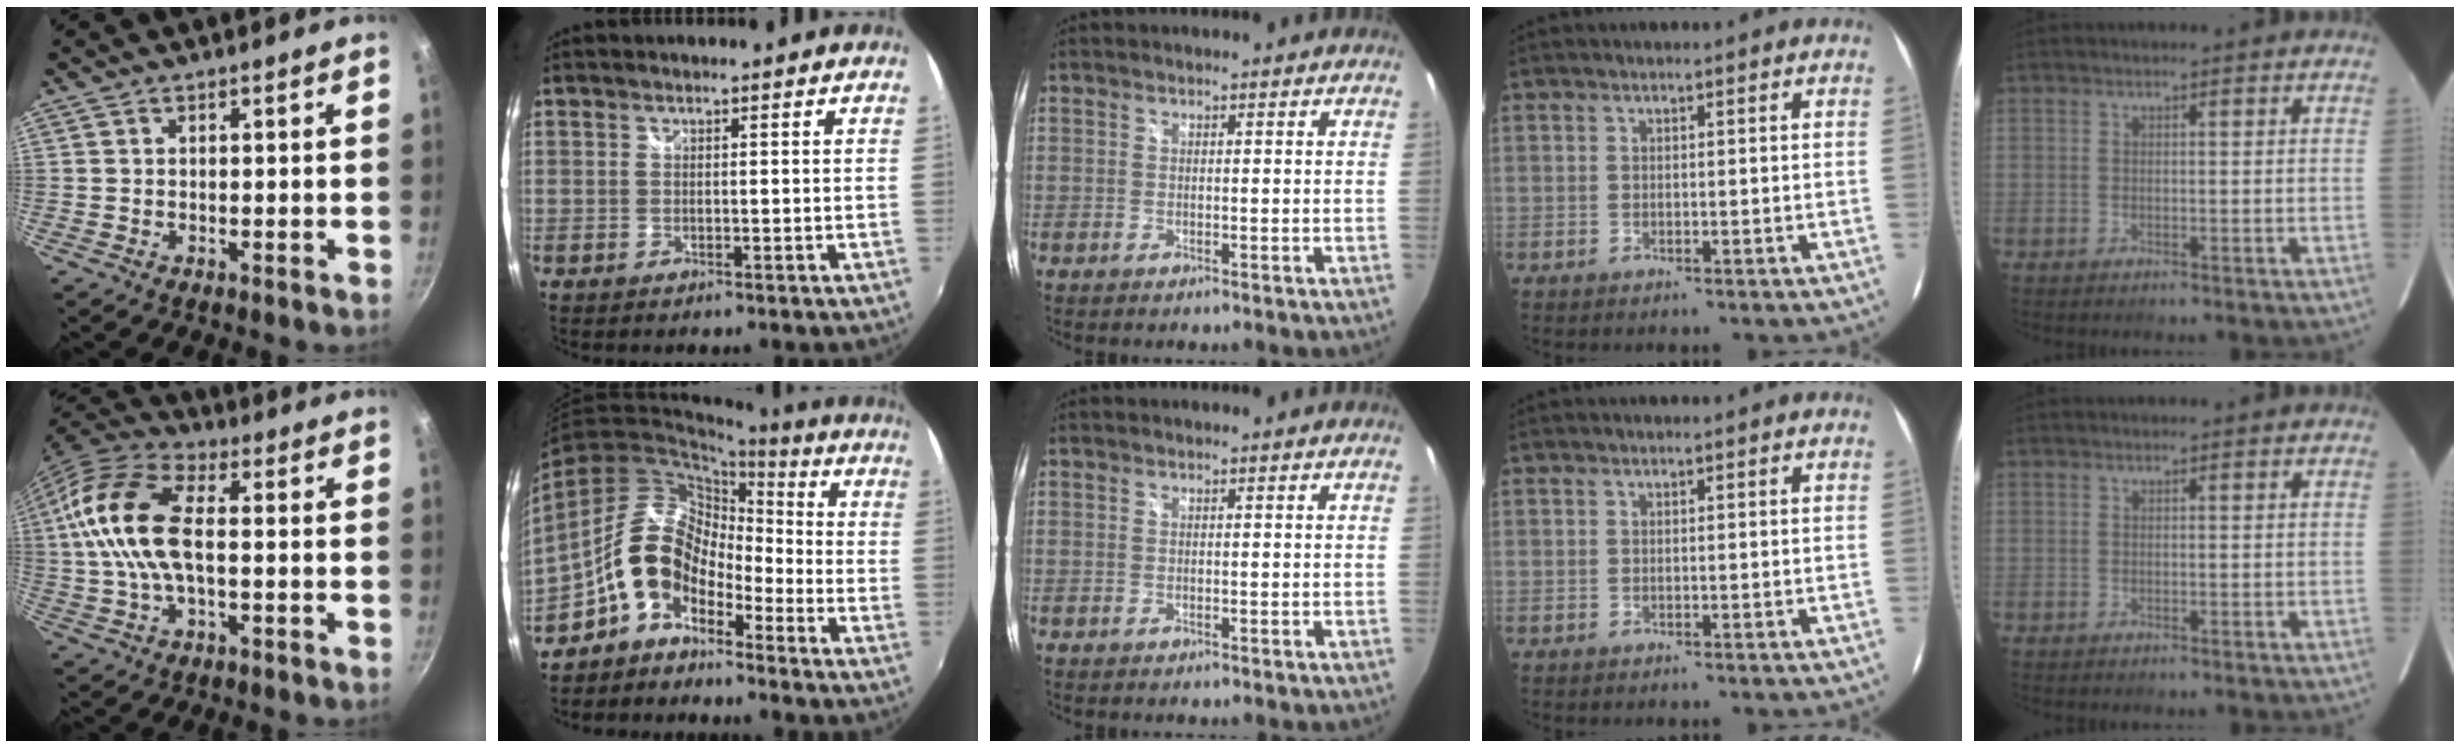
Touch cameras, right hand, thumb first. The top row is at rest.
{"thumb": {"total": 16.0, "force": [0.6, 8.3, 13.7], "torque": [-0.265, 0.031, -0.006]}, "index": {"total": 10.7, "force": [-6.6, 6.2, 5.7], "torque": [-0.103, 0.033, -0.135]}}